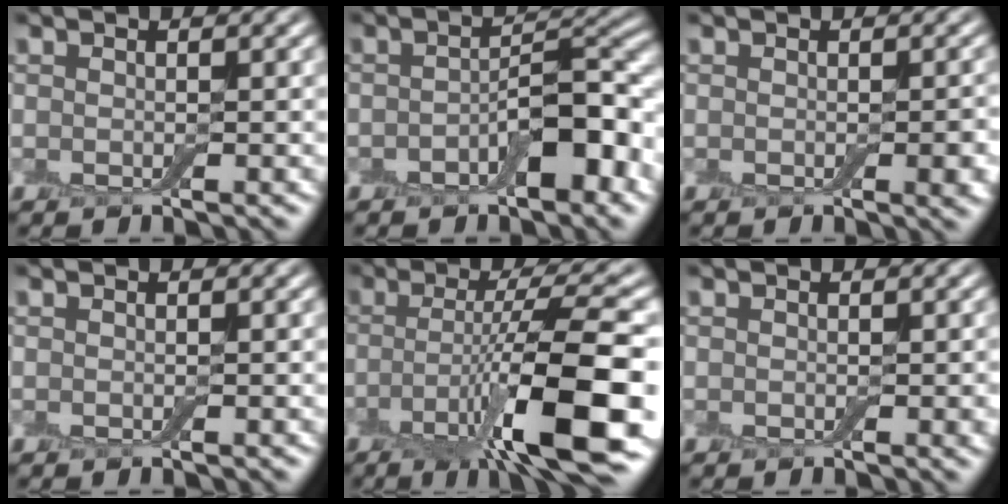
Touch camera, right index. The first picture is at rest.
{"total": 5.7, "force": [-1.9, 2.4, 4.8], "torque": [-0.065, 0.012, -0.033]}
{"total": 1.6, "force": [-0.3, 0.4, 1.6], "torque": [-0.019, -0.002, -0.002]}
{"total": 0.0}
{"total": 11.1, "force": [-3.5, 1.8, 10.4], "torque": [-0.158, 0.006, -0.061]}
{"total": 0.7, "force": [-0.1, 0.3, 0.7], "torque": [-0.008, -0.002, 0.000]}